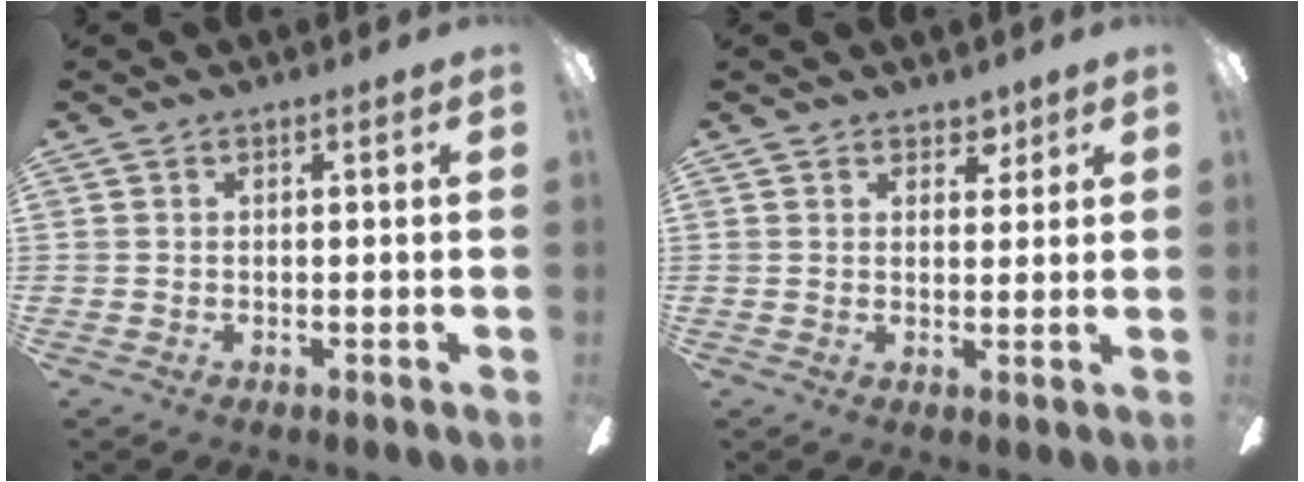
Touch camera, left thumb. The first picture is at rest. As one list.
[{"total": 3.7, "force": [2.6, 2.2, 1.4], "torque": [-0.009, -0.010, 0.044]}]